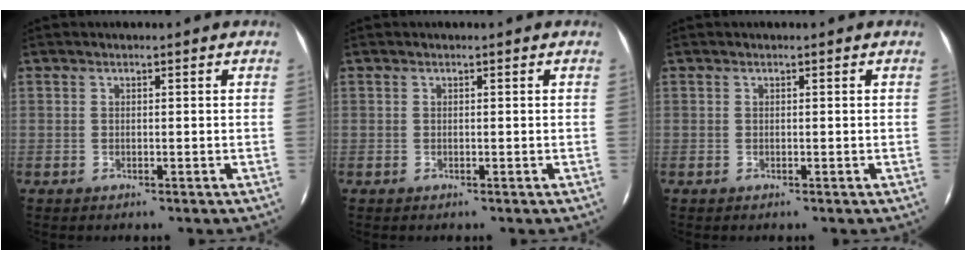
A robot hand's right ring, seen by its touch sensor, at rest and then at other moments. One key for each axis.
{"total": 0.0}
{"total": 0.0}